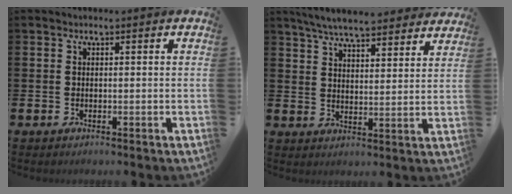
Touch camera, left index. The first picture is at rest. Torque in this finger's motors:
{"motor_torque": [0.22, -0.27, 0.76, 0.21]}